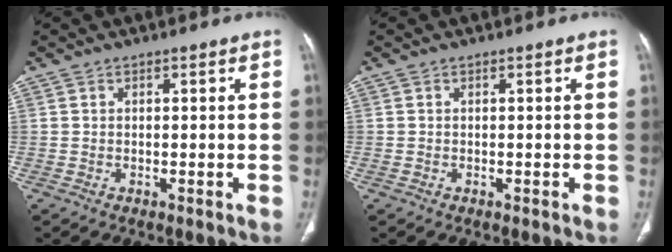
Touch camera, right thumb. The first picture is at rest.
{"total": 0.0}